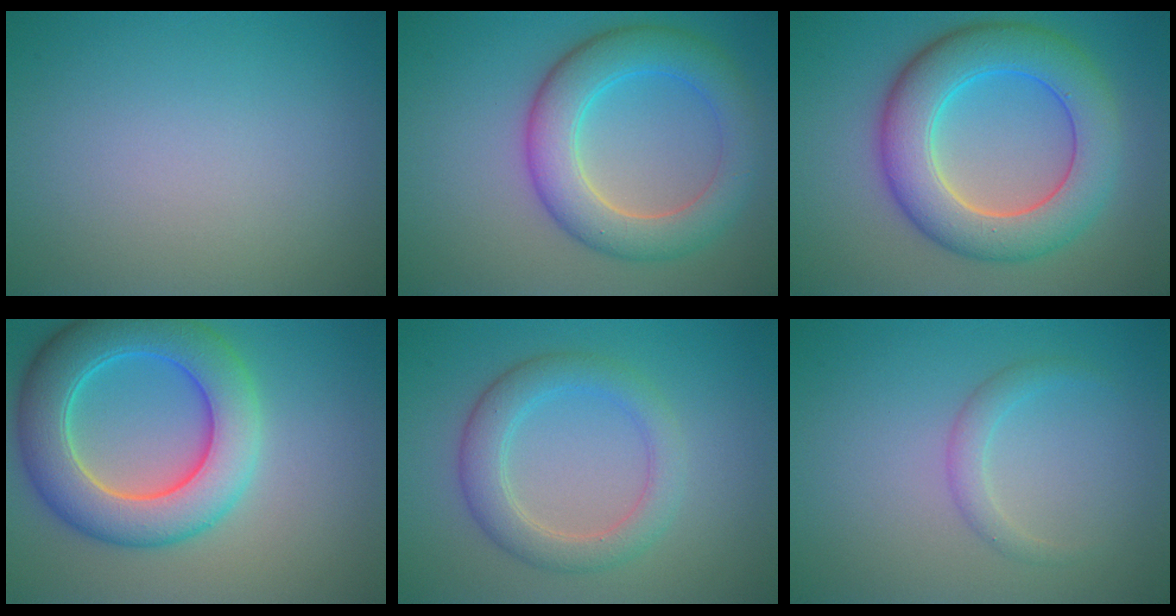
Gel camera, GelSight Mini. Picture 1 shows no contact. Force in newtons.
{"total": 6.6, "press": 6.6, "slide": 0.1}
{"total": 8.4, "press": 8.4, "slide": 0.5}
{"total": 8.7, "press": 8.7, "slide": 0.1}
{"total": 3.9, "press": 3.9, "slide": 0.1}
{"total": 1.5, "press": 1.5, "slide": 0.1}